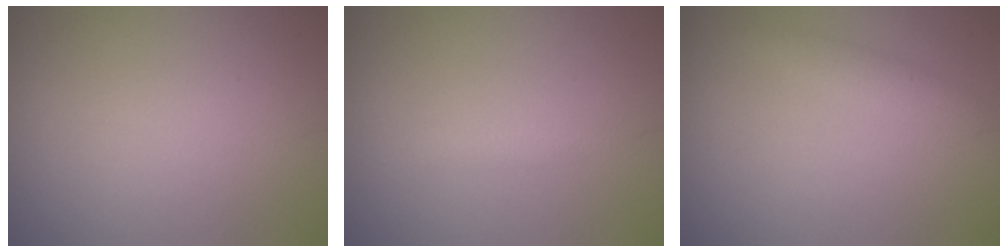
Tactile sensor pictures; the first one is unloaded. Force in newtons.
{"total": 1.1, "press": 1.1, "slide": 0.1}
{"total": 1.3, "press": 1.3, "slide": 0.1}